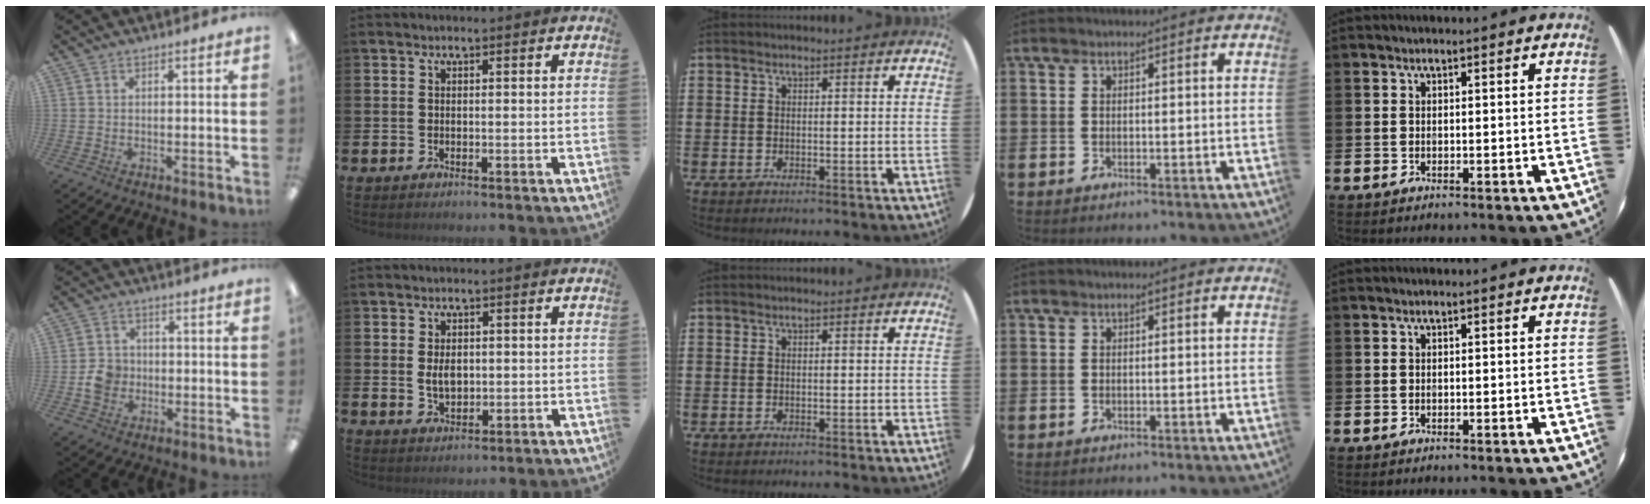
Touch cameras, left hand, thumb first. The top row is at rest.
{"thumb": {"total": 5.6, "force": [-1.1, 5.0, 2.4], "torque": [-0.027, 0.007, -0.020]}, "index": {"total": 3.0, "force": [0.4, 1.9, 2.3], "torque": [-0.031, 0.001, 0.002]}}